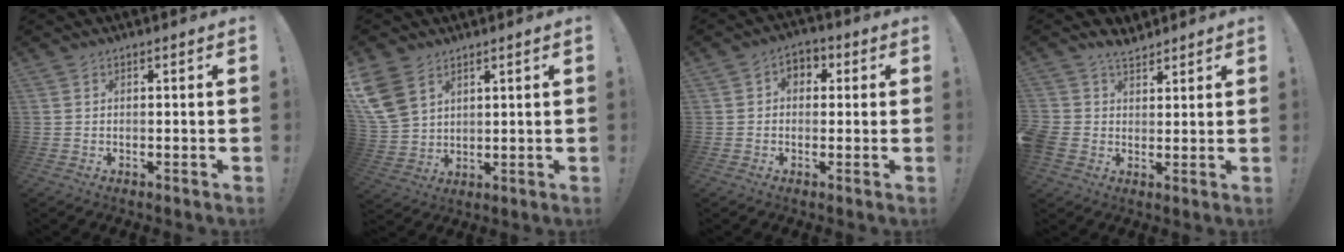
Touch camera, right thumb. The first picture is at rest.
{"total": 9.8, "force": [5.6, 6.2, 5.1], "torque": [-0.115, -0.023, 0.112]}
{"total": 4.4, "force": [0.0, 3.8, 2.3], "torque": [-0.032, 0.008, 0.002]}
{"total": 6.3, "force": [3.3, 4.9, 2.2], "torque": [-0.048, -0.015, 0.069]}